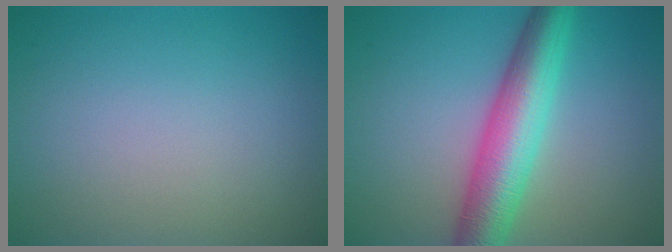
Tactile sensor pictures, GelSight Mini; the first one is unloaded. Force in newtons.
{"total": 7.4, "press": 7.4, "slide": 0.0}